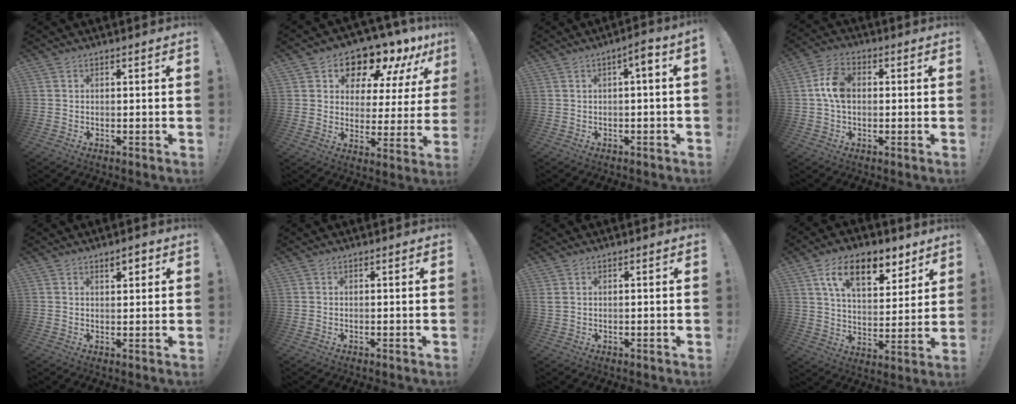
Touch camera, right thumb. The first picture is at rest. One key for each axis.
{"total": 13.5, "fx": 11.1, "fy": 5.9, "fz": 4.9, "tx": -0.081, "ty": -0.092, "tz": 0.194}
{"total": 3.8, "fx": -0.3, "fy": 0.0, "fz": 3.8, "tx": -0.061, "ty": -0.001, "tz": -0.010}
{"total": 8.6, "fx": 0.5, "fy": 5.8, "fz": 6.3, "tx": -0.110, "ty": 0.013, "tz": 0.011}
{"total": 3.1, "fx": 1.9, "fy": 1.1, "fz": 2.2, "tx": -0.024, "ty": -0.009, "tz": 0.027}
{"total": 0.0}
{"total": 1.1, "fx": 0.4, "fy": 0.5, "fz": 0.9, "tx": -0.027, "ty": 0.003, "tz": 0.010}
{"total": 15.7, "fx": 8.9, "fy": 8.2, "fz": 10.0, "tx": -0.153, "ty": -0.034, "tz": 0.155}